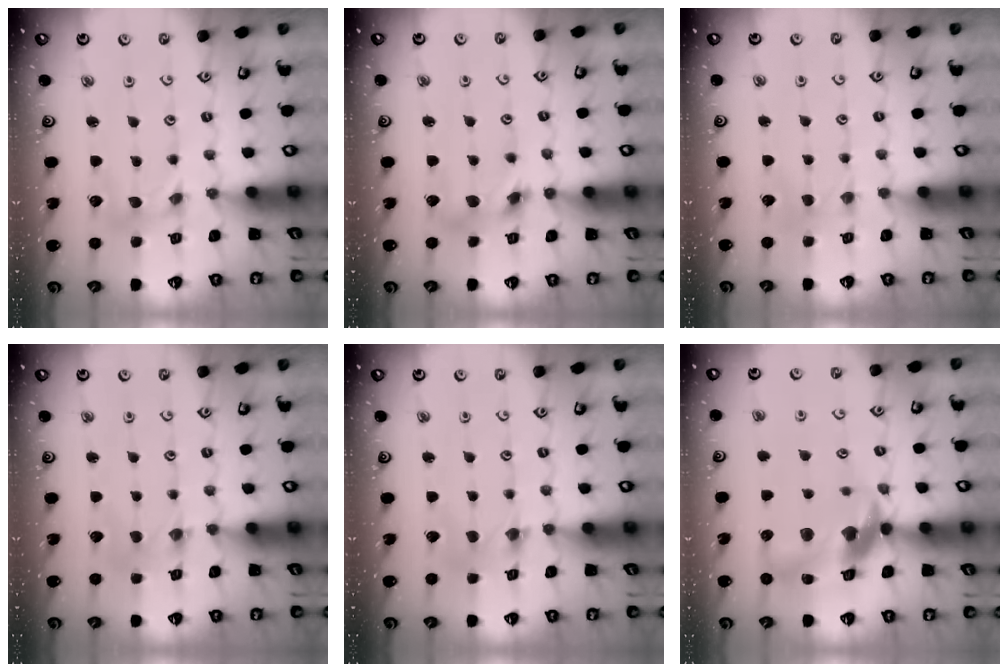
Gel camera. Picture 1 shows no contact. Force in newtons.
{"total": 7.1, "press": 7.0, "slide": 0.8}
{"total": 0.7, "press": 0.7, "slide": 0.1}
{"total": 1.5, "press": 1.4, "slide": 0.2}
{"total": 1.9, "press": 1.8, "slide": 0.3}
{"total": 16.6, "press": 16.5, "slide": 2.2}